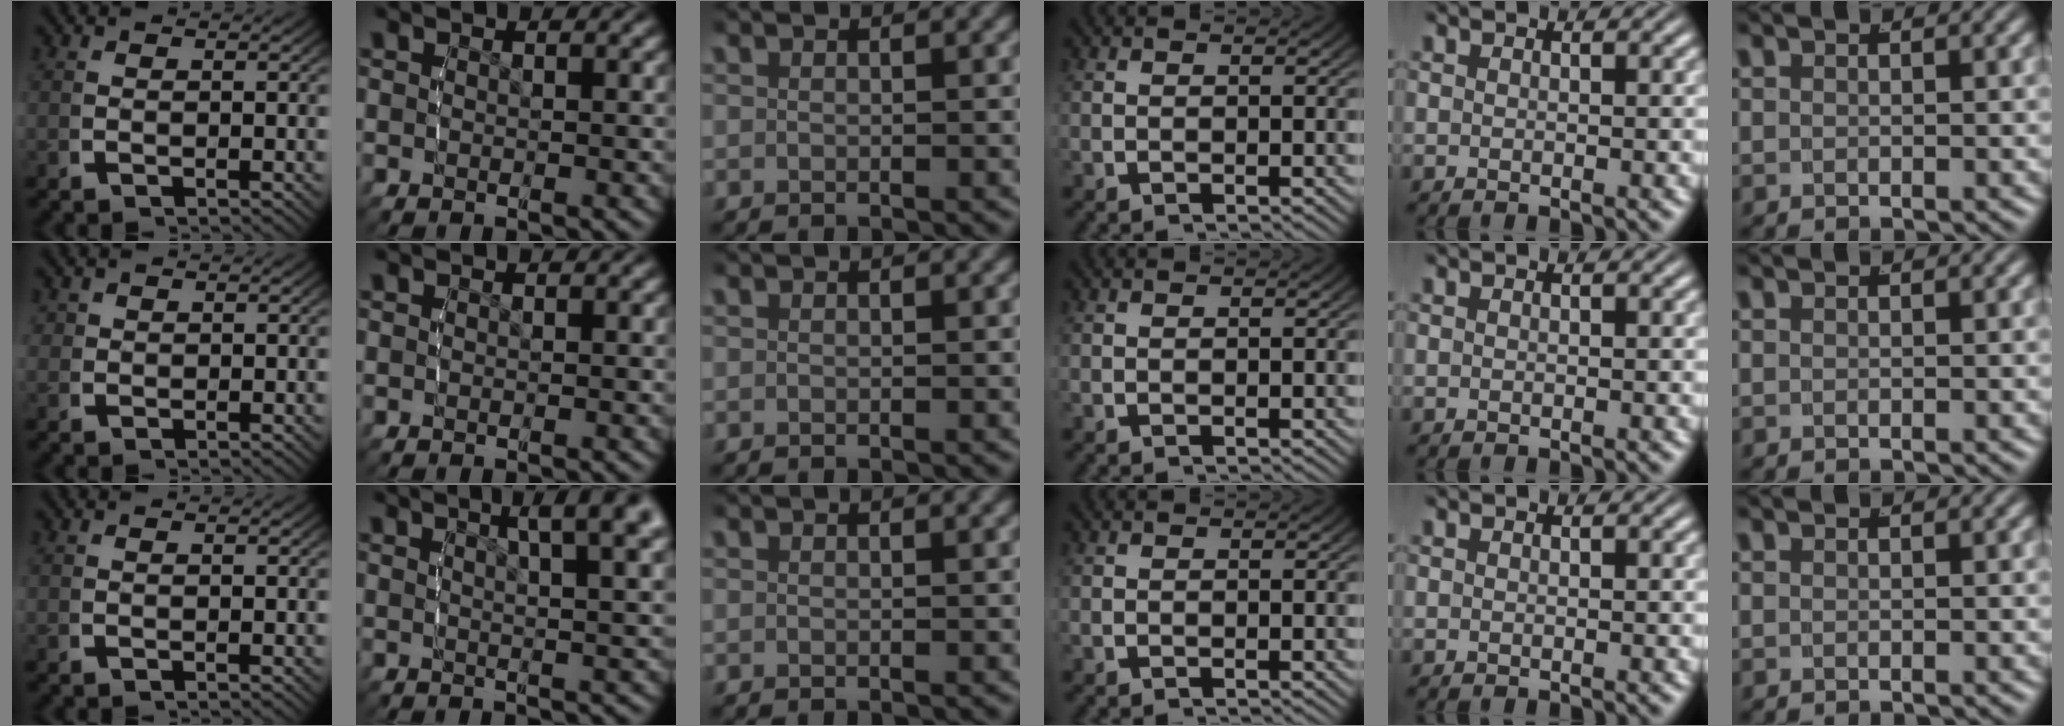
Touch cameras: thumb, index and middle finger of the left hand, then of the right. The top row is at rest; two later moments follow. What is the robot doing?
{"motion": "lift_and_place", "object": "condiment"}